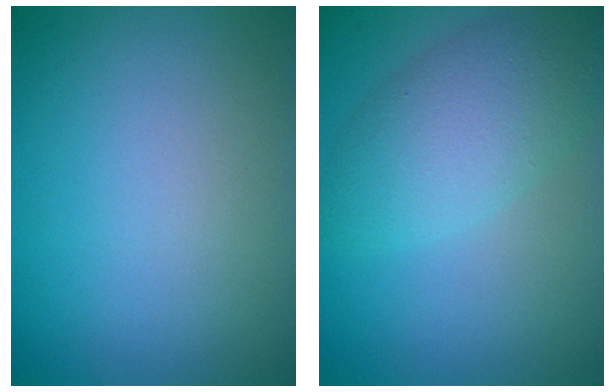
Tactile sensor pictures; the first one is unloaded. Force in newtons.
{"total": 5.0, "press": 5.0, "slide": 0.1}